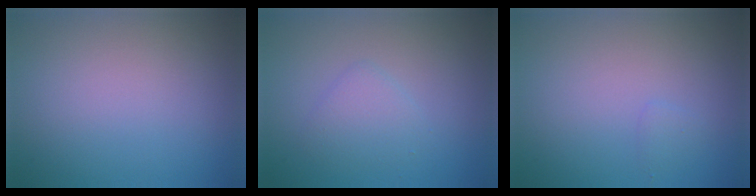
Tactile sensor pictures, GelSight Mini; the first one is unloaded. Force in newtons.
{"total": 1.9, "press": 1.9, "slide": 0.2}
{"total": 0.7, "press": 0.7, "slide": 0.0}